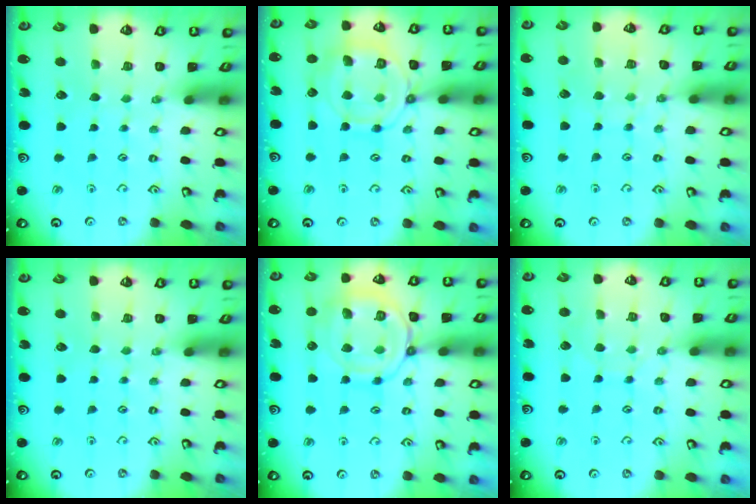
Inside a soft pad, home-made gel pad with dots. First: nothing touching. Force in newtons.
{"total": 12.7, "press": 12.6, "slide": 1.4}
{"total": 7.3, "press": 7.2, "slide": 0.8}
{"total": 0.0}
{"total": 13.4, "press": 13.4, "slide": 1.2}
{"total": 6.0, "press": 6.0, "slide": 0.5}